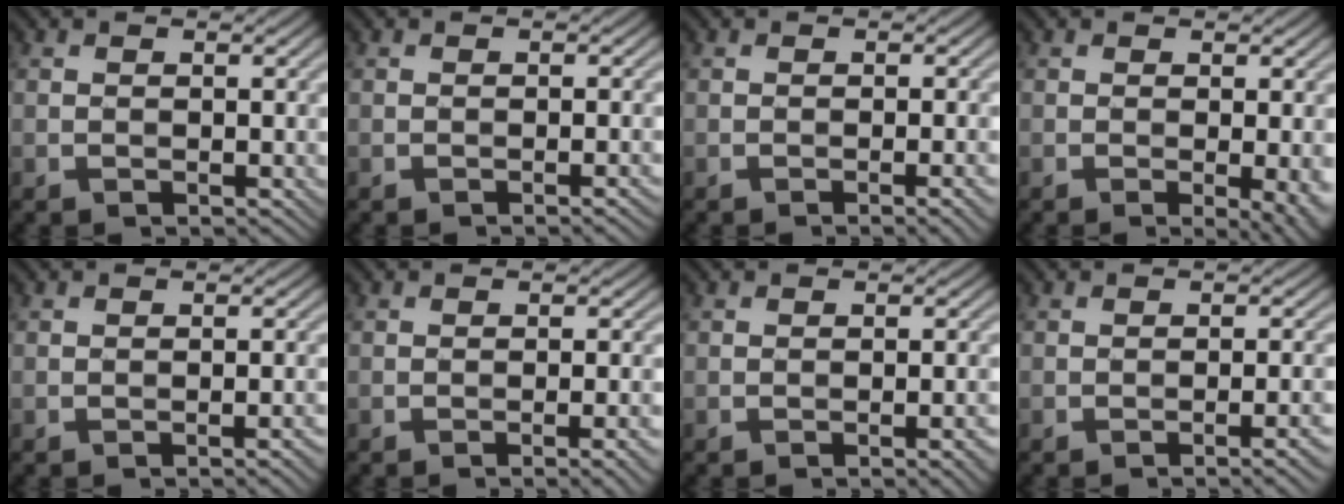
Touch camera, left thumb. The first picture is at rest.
{"total": 1.0, "force": [-0.5, 0.1, 0.9], "torque": [-0.011, 0.003, -0.011]}
{"total": 2.4, "force": [-0.9, 0.4, 2.2], "torque": [-0.028, 0.005, -0.018]}
{"total": 3.6, "force": [-0.7, 0.8, 3.4], "torque": [-0.048, -0.004, -0.010]}
{"total": 1.5, "force": [-0.7, 0.2, 1.3], "torque": [-0.015, 0.006, -0.013]}
{"total": 3.0, "force": [-1.2, 0.5, 2.7], "torque": [-0.032, 0.008, -0.022]}
{"total": 2.5, "force": [-1.0, 0.5, 2.2], "torque": [-0.027, 0.007, -0.017]}
{"total": 3.3, "force": [-1.4, 0.6, 2.9], "torque": [-0.035, 0.012, -0.025]}